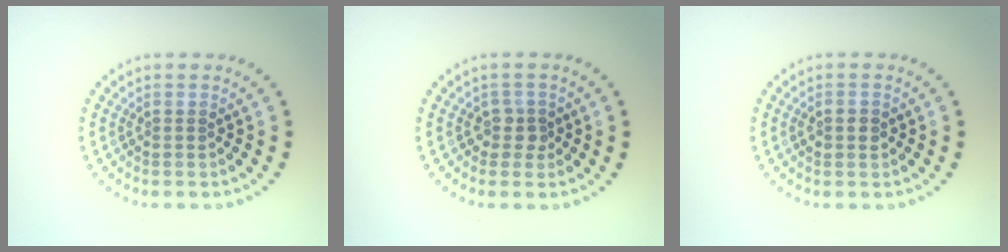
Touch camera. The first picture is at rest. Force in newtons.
{"total": 1.6, "press": 1.3, "slide": 0.9}
{"total": 1.6, "press": 1.6, "slide": 0.2}